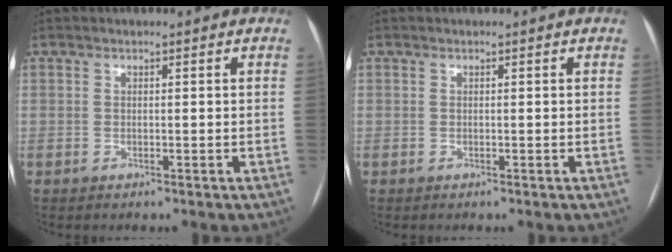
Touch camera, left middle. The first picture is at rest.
{"total": 0.0}